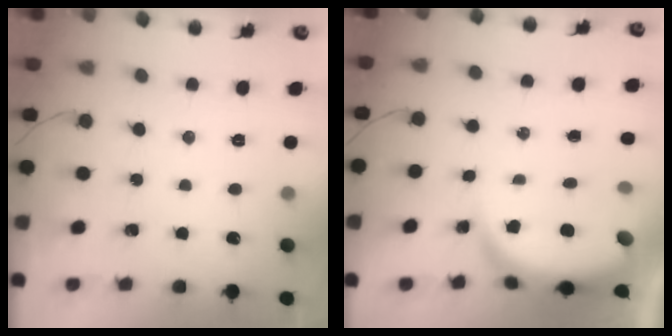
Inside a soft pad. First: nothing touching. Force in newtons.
{"total": 5.8, "press": 5.7, "slide": 0.7}